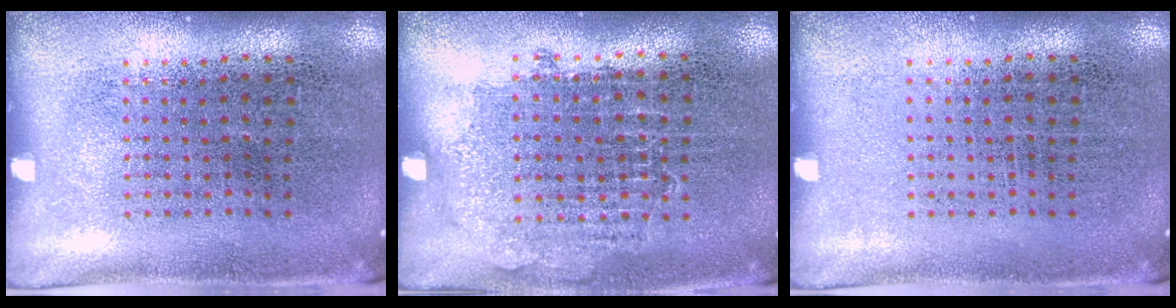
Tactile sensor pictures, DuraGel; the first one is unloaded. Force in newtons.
{"total": 0.8, "press": 0.7, "slide": 0.3}
{"total": 0.0}